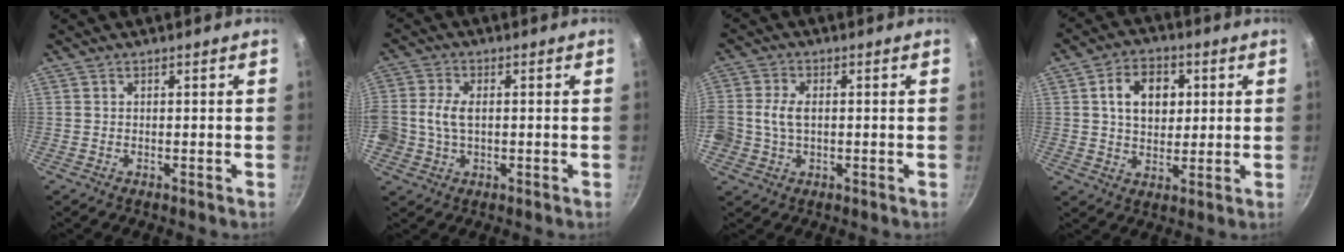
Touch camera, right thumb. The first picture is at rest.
{"total": 6.9, "force": [0.1, 4.8, 5.0], "torque": [-0.097, 0.012, -0.002]}
{"total": 6.2, "force": [0.1, 4.4, 4.3], "torque": [-0.080, 0.010, -0.002]}
{"total": 10.2, "force": [2.4, 7.3, 6.7], "torque": [-0.084, 0.001, 0.035]}